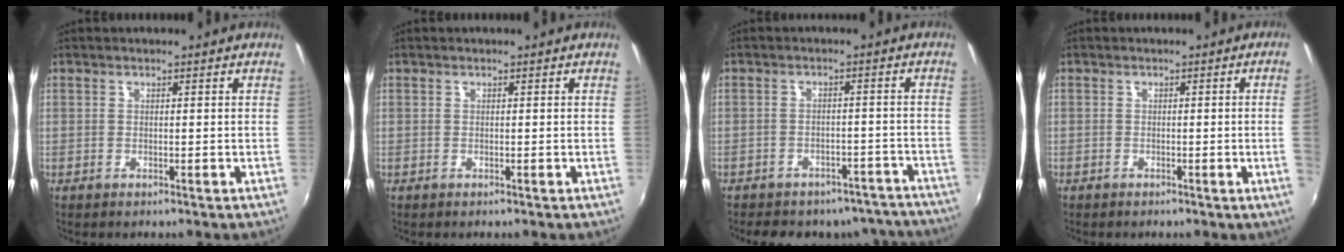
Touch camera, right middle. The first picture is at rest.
{"total": 0.0}
{"total": 17.2, "force": [-15.0, 7.2, 4.5], "torque": [-0.097, 0.027, -0.167]}
{"total": 2.7, "force": [-0.3, -1.5, 2.2], "torque": [-0.036, -0.014, 0.001]}